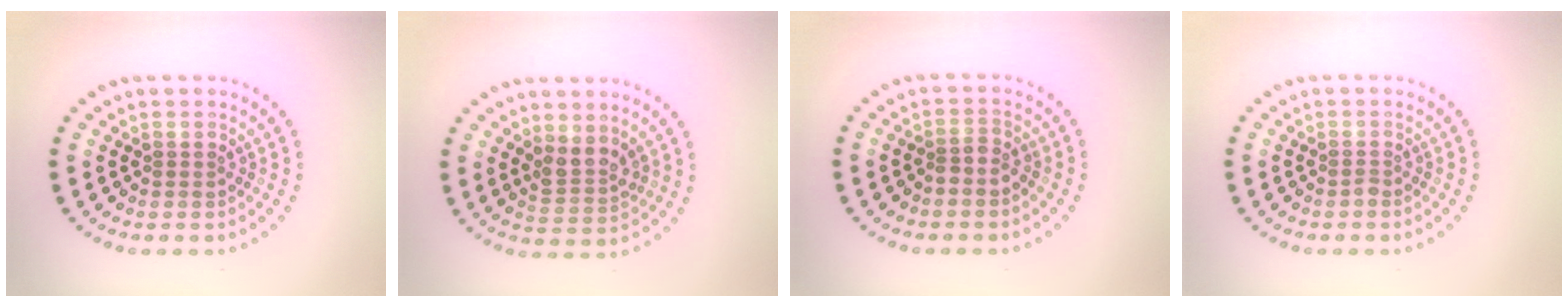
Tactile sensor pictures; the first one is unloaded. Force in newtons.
{"total": 2.3, "press": 1.9, "slide": 1.3}
{"total": 1.4, "press": 1.2, "slide": 0.8}
{"total": 0.6, "press": 0.3, "slide": 0.5}